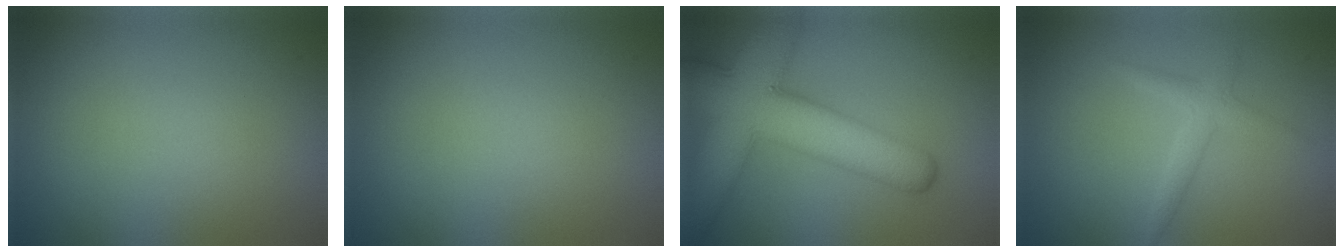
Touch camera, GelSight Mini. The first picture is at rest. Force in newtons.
{"total": 0.0}
{"total": 10.8, "press": 10.8, "slide": 0.5}
{"total": 1.7, "press": 1.7, "slide": 0.1}